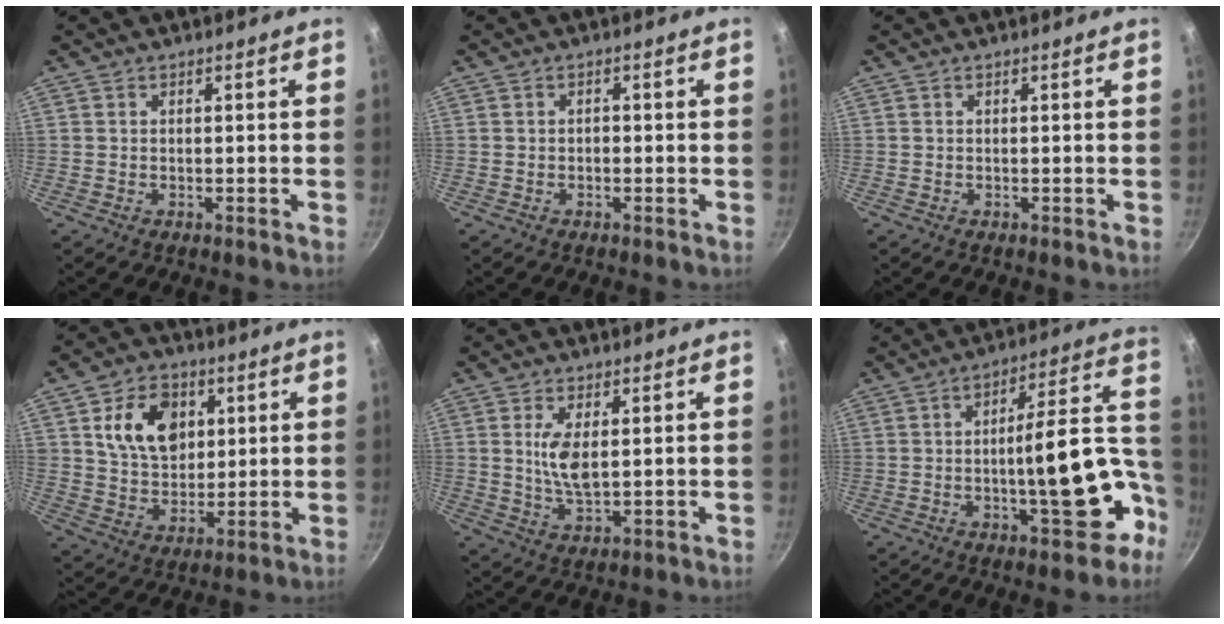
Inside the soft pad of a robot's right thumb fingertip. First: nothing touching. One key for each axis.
{"total": 0.9, "fx": -0.3, "fy": 0.6, "fz": 0.5, "tx": -0.009, "ty": 0.005, "tz": -0.004}
{"total": 0.0}
{"total": 12.9, "fx": 4.0, "fy": 9.5, "fz": 7.7, "tx": -0.100, "ty": -0.011, "tz": 0.071}
{"total": 6.5, "fx": 1.3, "fy": 2.8, "fz": 5.7, "tx": -0.108, "ty": -0.012, "tz": 0.028}
{"total": 17.6, "fx": -5.6, "fy": 6.4, "fz": 15.4, "tx": -0.171, "ty": 0.057, "tz": -0.076}